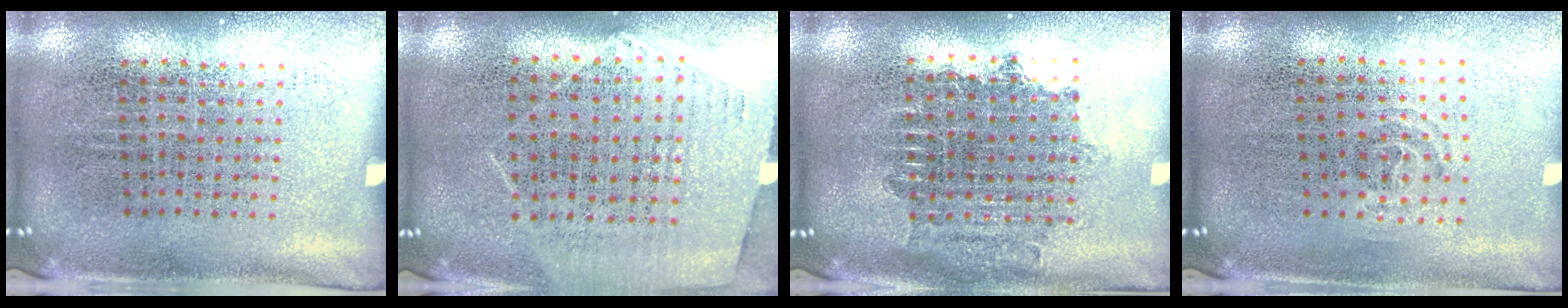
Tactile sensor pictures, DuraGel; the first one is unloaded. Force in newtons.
{"total": 1.2, "press": 1.1, "slide": 0.5}
{"total": 1.7, "press": 1.4, "slide": 1.0}
{"total": 0.8, "press": 0.5, "slide": 0.7}